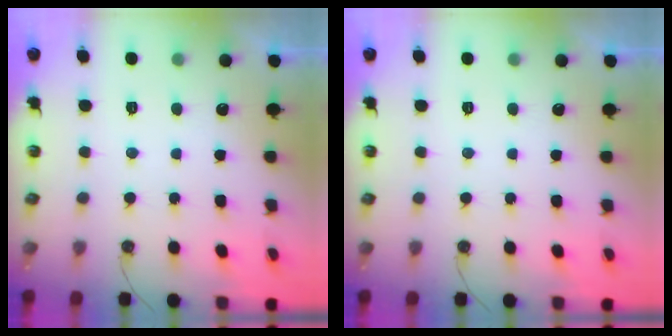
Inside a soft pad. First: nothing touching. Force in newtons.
{"total": 0.0}